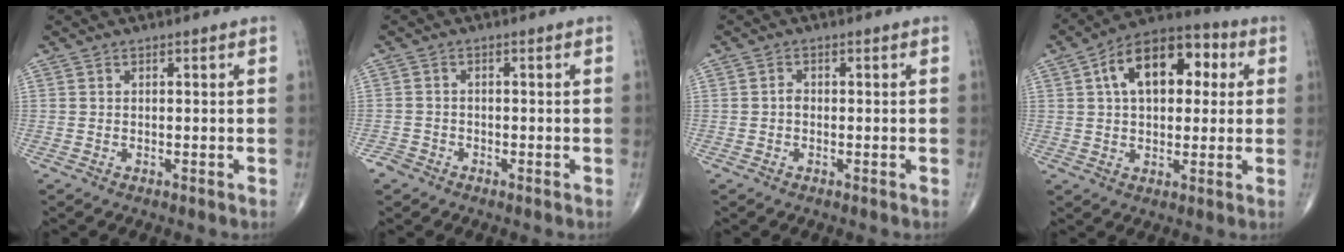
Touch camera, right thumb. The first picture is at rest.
{"total": 2.0, "force": [-1.5, 1.3, 0.2], "torque": [-0.001, 0.006, -0.030]}
{"total": 1.2, "force": [-0.2, 0.9, 0.7], "torque": [-0.006, 0.003, -0.007]}
{"total": 15.9, "force": [4.1, 9.3, 12.2], "torque": [-0.163, 0.025, 0.057]}